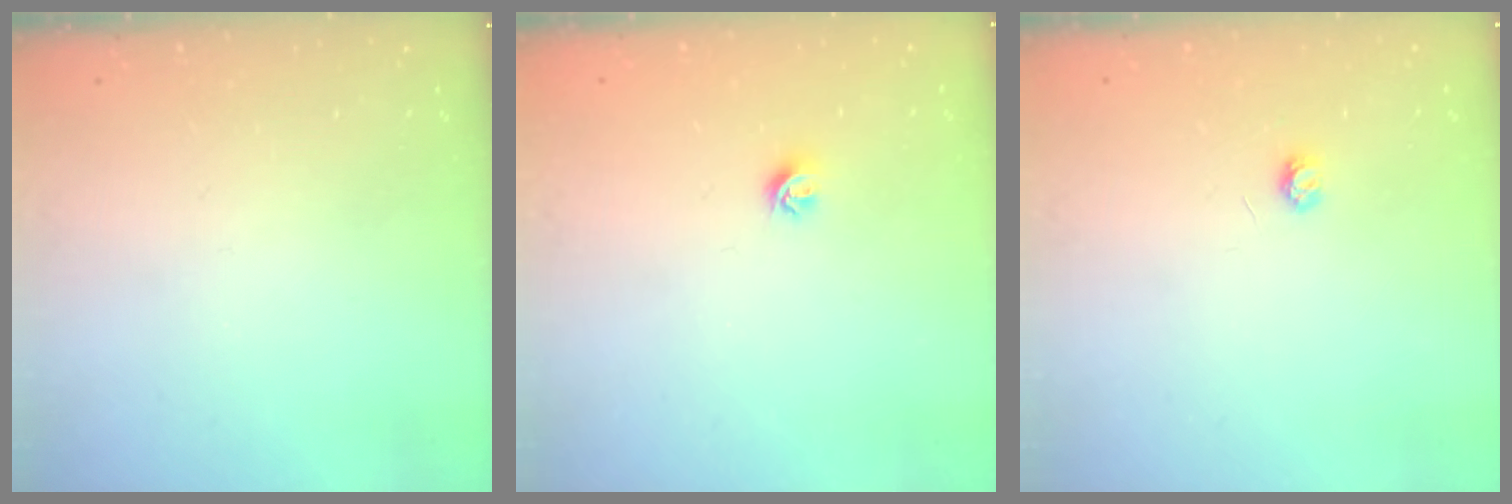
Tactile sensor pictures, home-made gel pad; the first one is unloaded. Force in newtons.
{"total": 6.0, "press": 5.9, "slide": 0.7}
{"total": 3.3, "press": 3.3, "slide": 0.2}